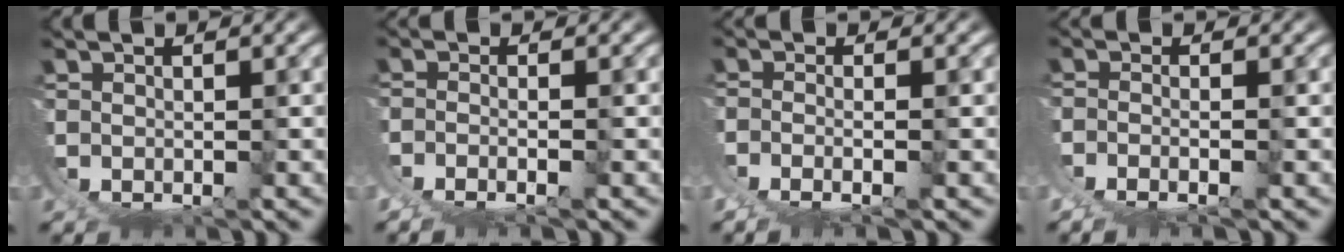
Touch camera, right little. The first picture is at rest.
{"total": 2.6, "force": [-0.7, 0.7, 2.4], "torque": [-0.053, -0.015, -0.003]}
{"total": 2.8, "force": [-0.3, 0.5, 2.7], "torque": [-0.065, -0.019, 0.007]}
{"total": 2.6, "force": [-0.6, 0.6, 2.5], "torque": [-0.058, -0.016, 0.001]}